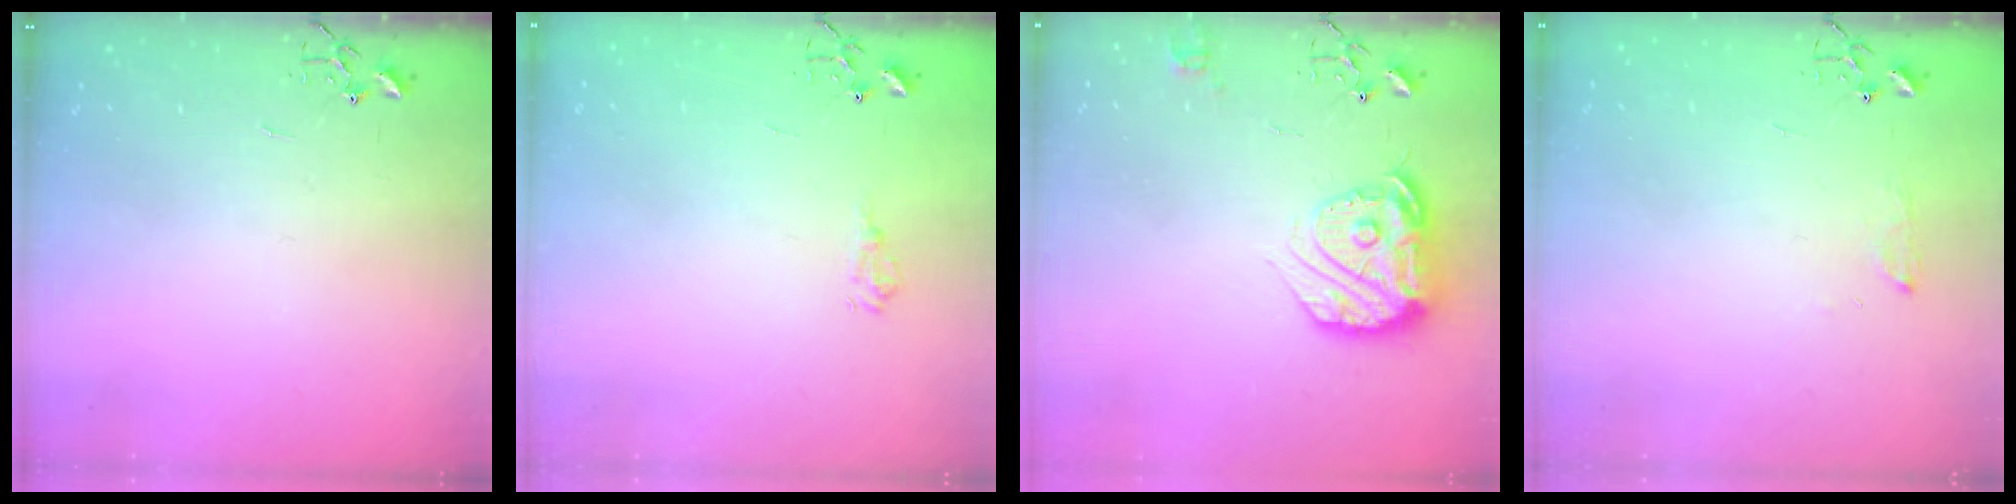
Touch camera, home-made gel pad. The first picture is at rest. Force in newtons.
{"total": 6.6, "press": 6.5, "slide": 0.9}
{"total": 17.2, "press": 17.1, "slide": 1.4}
{"total": 6.3, "press": 6.2, "slide": 0.8}